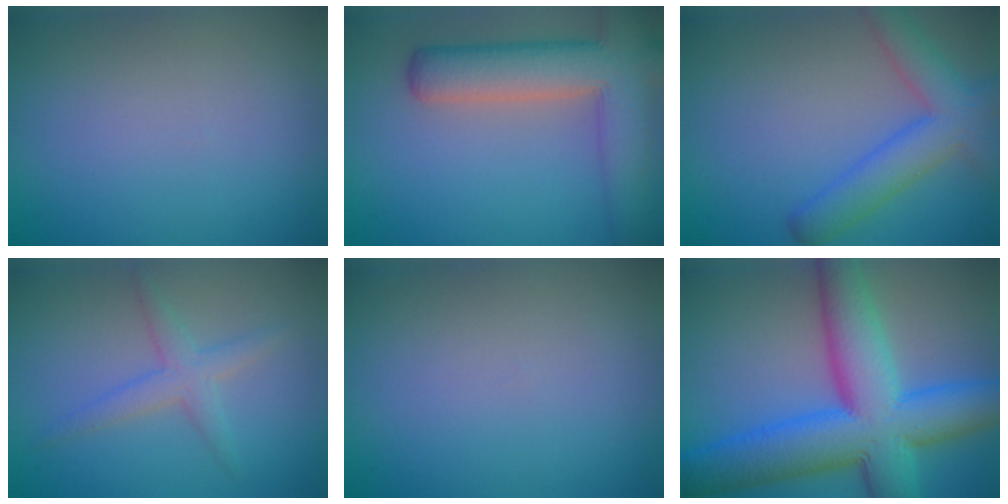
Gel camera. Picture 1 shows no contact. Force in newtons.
{"total": 8.8, "press": 8.8, "slide": 0.6}
{"total": 4.5, "press": 4.5, "slide": 0.3}
{"total": 2.5, "press": 2.5, "slide": 0.0}
{"total": 0.0}
{"total": 12.6, "press": 12.6, "slide": 0.4}